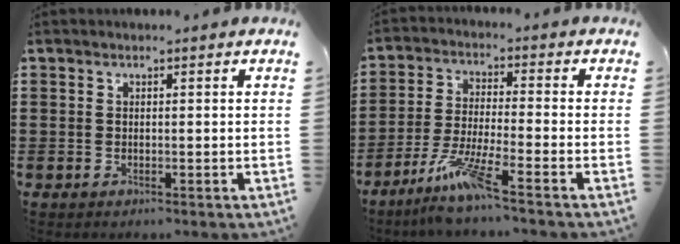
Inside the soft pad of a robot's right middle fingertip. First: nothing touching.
{"total": 7.2, "force": [-5.0, 0.2, 5.2], "torque": [-0.108, -0.013, -0.097]}